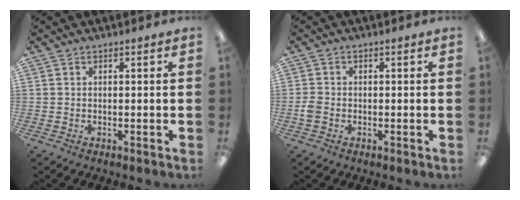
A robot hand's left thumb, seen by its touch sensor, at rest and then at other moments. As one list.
[{"total": 2.5, "force": [-0.9, 1.7, 1.5], "torque": [-0.032, 0.003, -0.017]}]